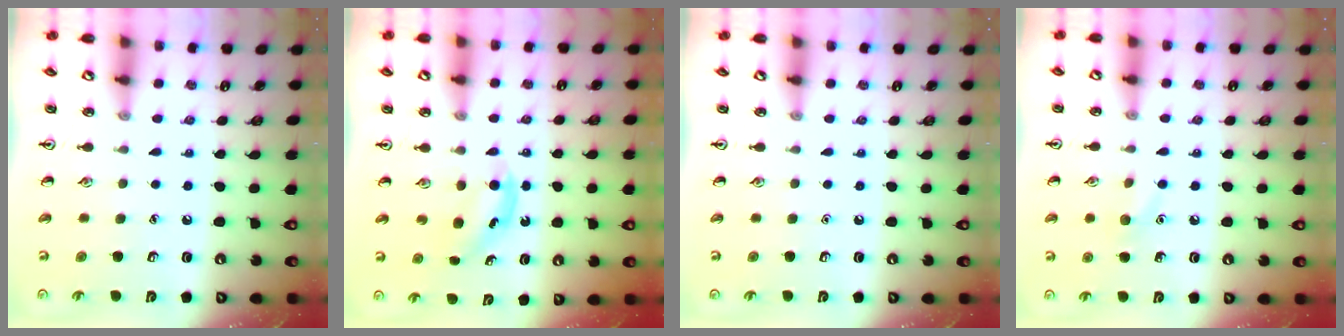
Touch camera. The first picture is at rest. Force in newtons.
{"total": 4.5, "press": 4.2, "slide": 1.5}
{"total": 0.0}
{"total": 6.2, "press": 6.0, "slide": 1.7}